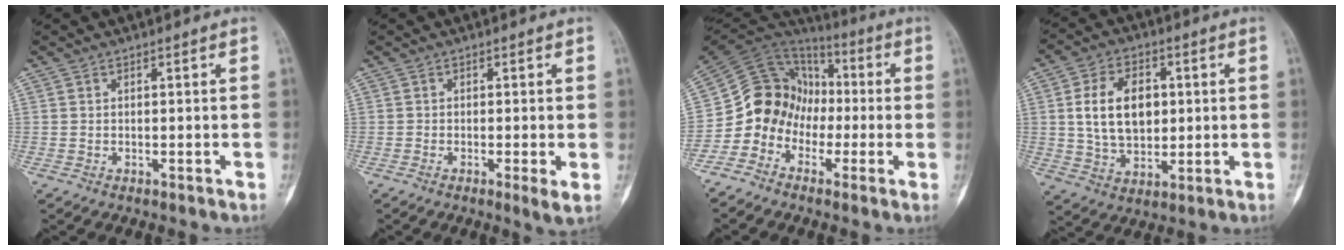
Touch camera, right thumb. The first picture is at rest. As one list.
[{"total": 2.4, "force": [-0.5, 0.3, 2.4], "torque": [-0.040, -0.009, -0.014]}, {"total": 12.9, "force": [-3.7, 11.4, 4.7], "torque": [-0.046, 0.078, -0.075]}, {"total": 12.7, "force": [1.9, 8.5, 9.2], "torque": [-0.136, -0.004, 0.039]}]